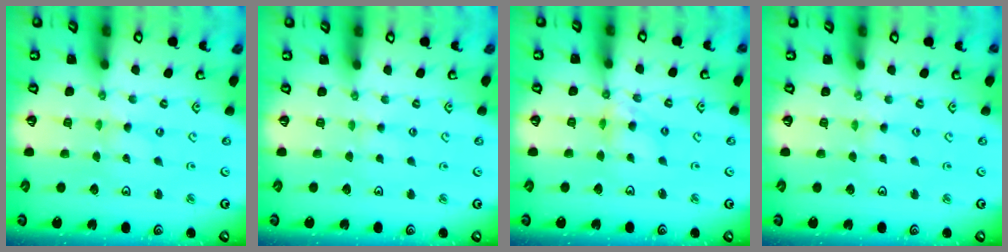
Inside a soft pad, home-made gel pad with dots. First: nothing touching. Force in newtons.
{"total": 1.6, "press": 1.6, "slide": 0.3}
{"total": 7.2, "press": 7.1, "slide": 0.6}
{"total": 1.2, "press": 1.2, "slide": 0.2}